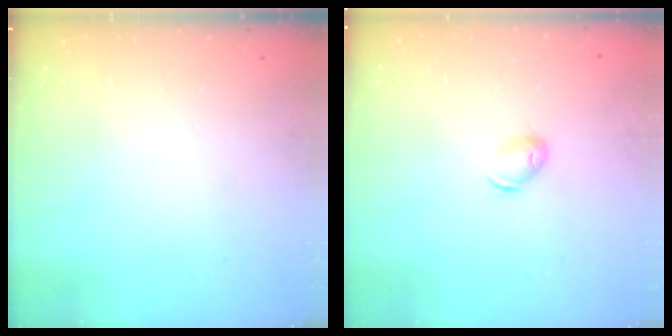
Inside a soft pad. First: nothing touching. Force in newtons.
{"total": 8.1, "press": 8.0, "slide": 1.0}